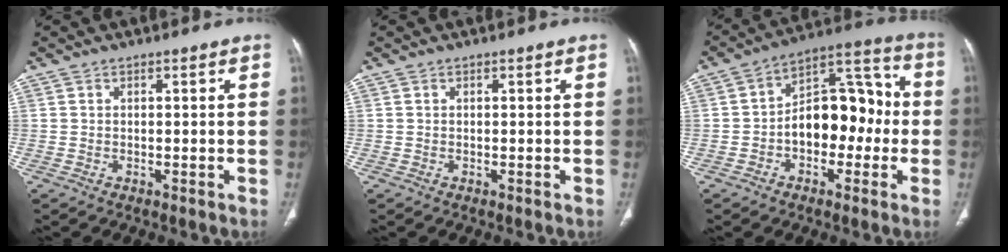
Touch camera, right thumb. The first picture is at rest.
{"total": 0.0}
{"total": 14.6, "force": [-2.0, 9.3, 11.1], "torque": [-0.127, 0.053, -0.037]}